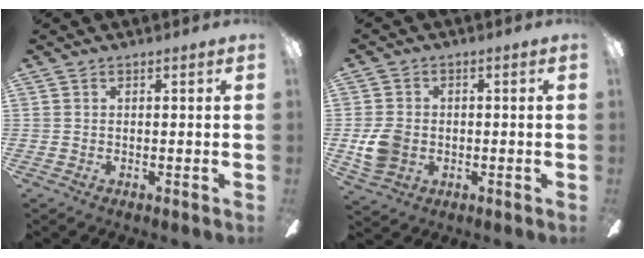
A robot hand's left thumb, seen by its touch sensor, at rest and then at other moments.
{"total": 7.5, "force": [-1.2, 6.3, 3.9], "torque": [-0.080, 0.016, -0.018]}